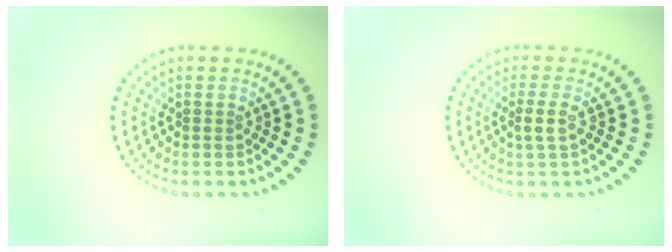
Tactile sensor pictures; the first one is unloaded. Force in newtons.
{"total": 1.5, "press": 1.1, "slide": 1.0}